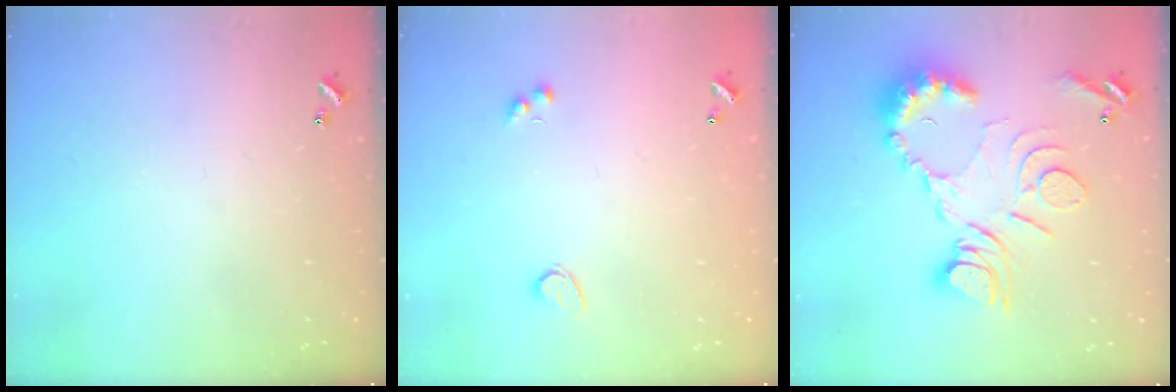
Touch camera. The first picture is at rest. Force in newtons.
{"total": 2.8, "press": 2.6, "slide": 1.2}
{"total": 16.2, "press": 16.1, "slide": 2.0}